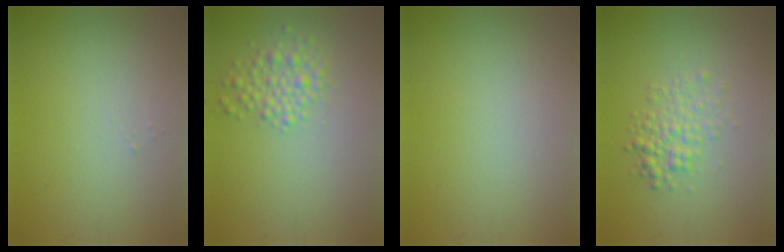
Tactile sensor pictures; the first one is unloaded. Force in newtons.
{"total": 2.5, "press": 2.5, "slide": 0.0}
{"total": 0.0}
{"total": 2.5, "press": 2.5, "slide": 0.0}